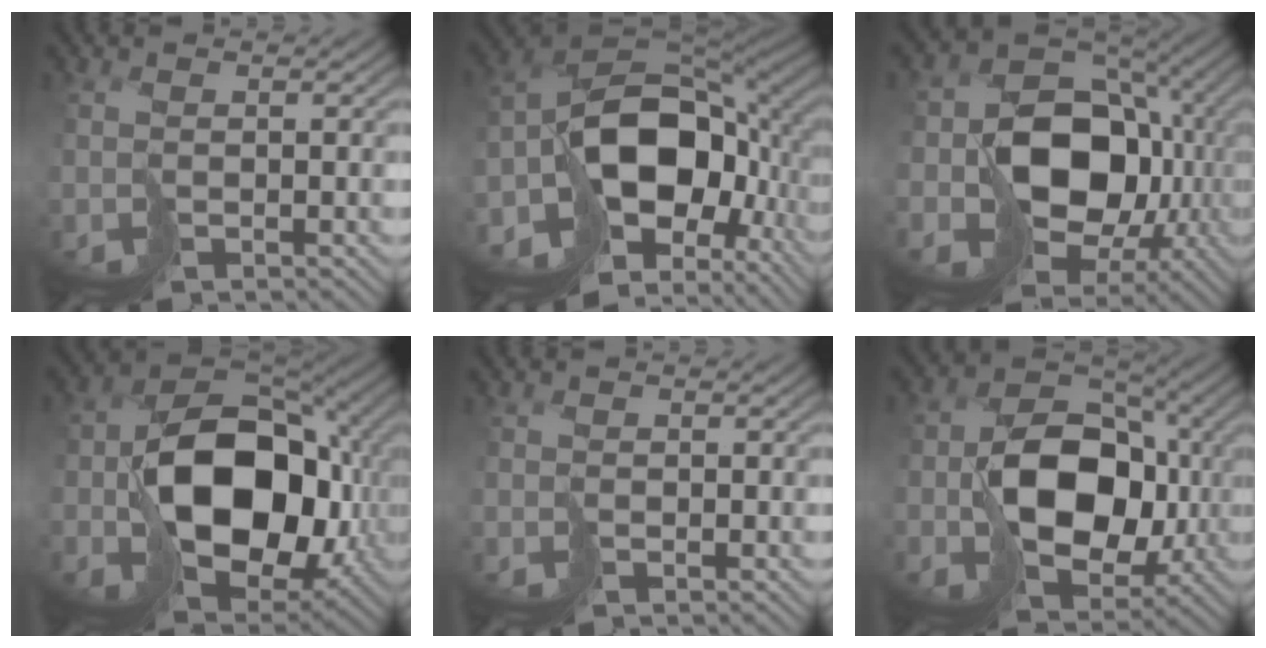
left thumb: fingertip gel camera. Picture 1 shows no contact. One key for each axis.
{"total": 17.7, "fx": -6.6, "fy": 11.4, "fz": 11.9, "tx": -0.234, "ty": -0.026, "tz": -0.112}
{"total": 17.7, "fx": -2.4, "fy": 13.6, "fz": 11.0, "tx": -0.220, "ty": -0.045, "tz": -0.022}
{"total": 17.7, "fx": -2.7, "fy": 11.8, "fz": 12.9, "tx": -0.233, "ty": -0.023, "tz": -0.042}
{"total": 0.0}
{"total": 13.6, "fx": -2.0, "fy": 9.6, "fz": 9.4, "tx": -0.174, "ty": -0.013, "tz": -0.037}